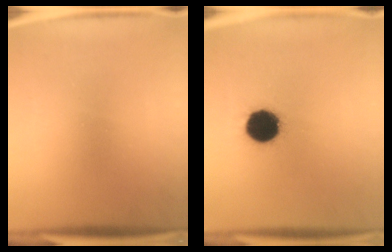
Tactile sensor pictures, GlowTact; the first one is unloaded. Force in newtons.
{"total": 14.3}